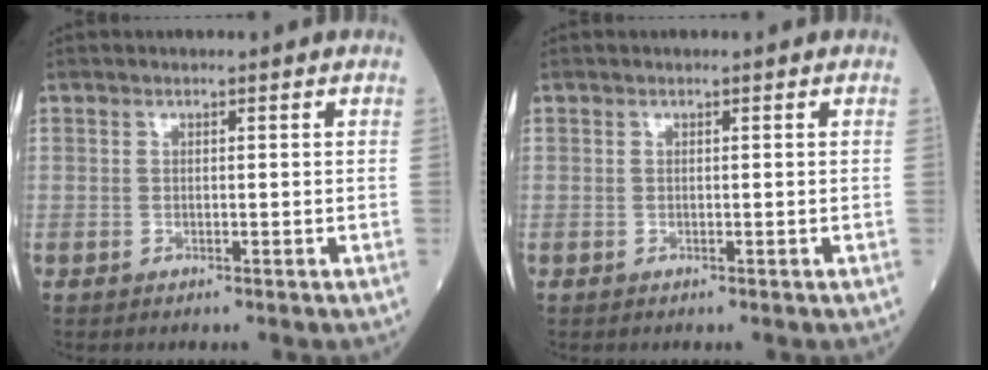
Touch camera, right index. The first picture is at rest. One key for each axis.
{"total": 0.0}